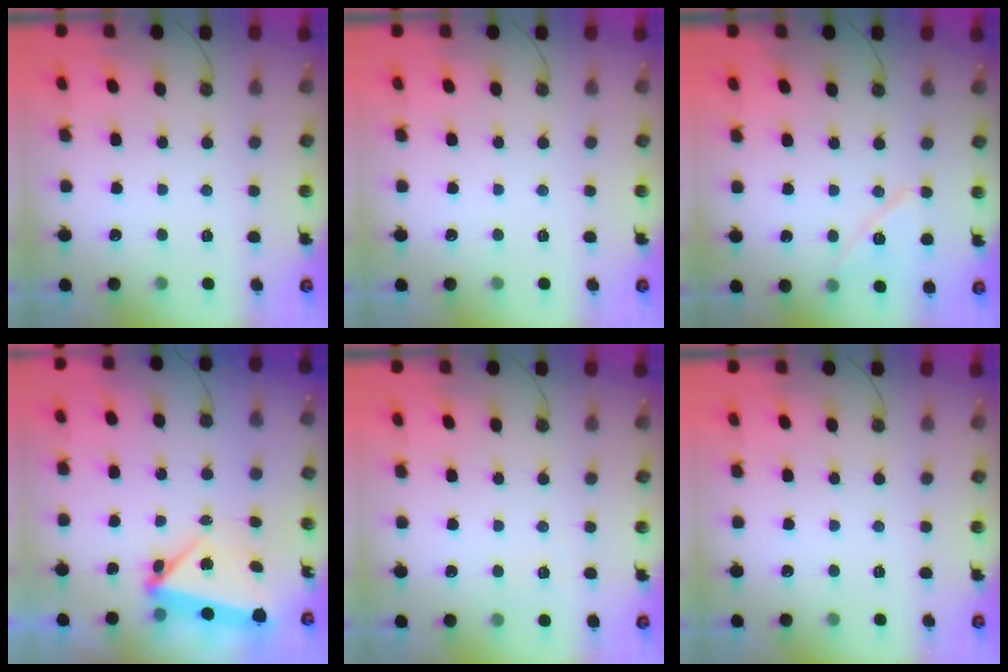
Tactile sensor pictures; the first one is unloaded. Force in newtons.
{"total": 0.0}
{"total": 10.4, "press": 10.4, "slide": 0.8}
{"total": 6.3, "press": 5.3, "slide": 3.4}
{"total": 3.4, "press": 2.9, "slide": 1.7}
{"total": 0.0}